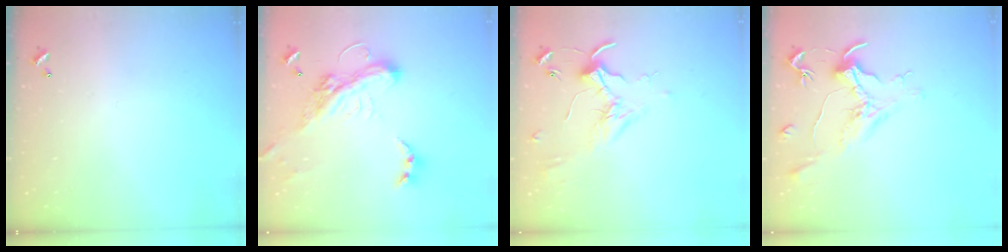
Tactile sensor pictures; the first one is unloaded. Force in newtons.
{"total": 7.8, "press": 7.6, "slide": 1.9}
{"total": 1.8, "press": 1.8, "slide": 0.4}
{"total": 1.5, "press": 1.3, "slide": 0.8}